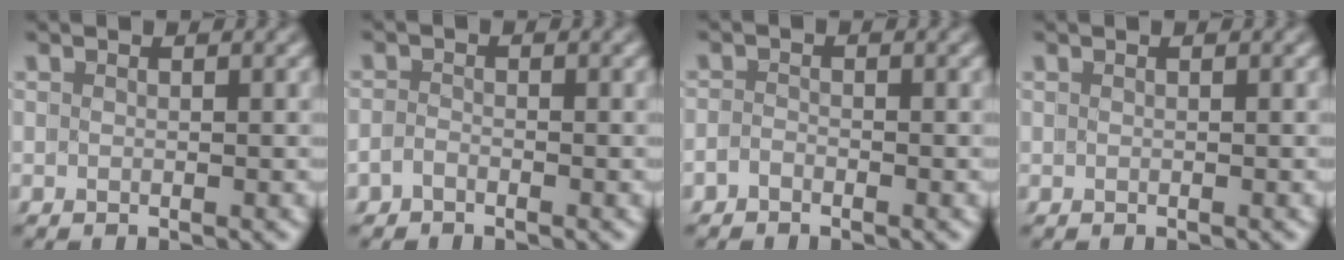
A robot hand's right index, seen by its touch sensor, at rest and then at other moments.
{"total": 1.7, "force": [-1.6, 0.0, -0.7], "torque": [0.010, -0.005, -0.029]}
{"total": 1.8, "force": [-1.7, -0.1, -0.7], "torque": [0.014, -0.006, -0.031]}
{"total": 0.0}